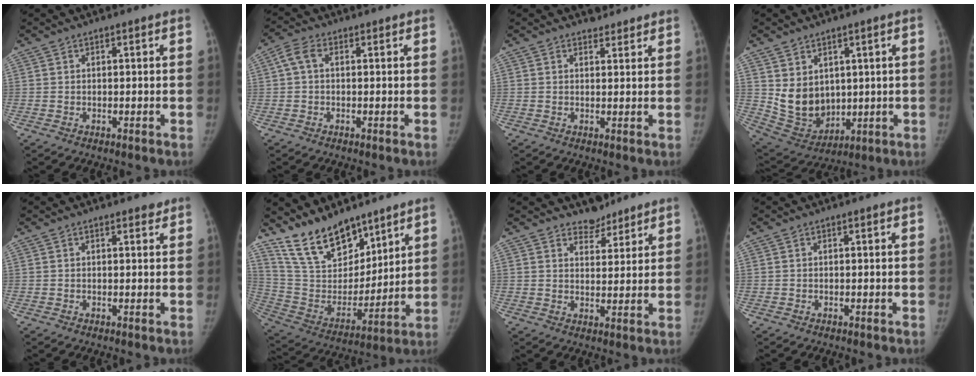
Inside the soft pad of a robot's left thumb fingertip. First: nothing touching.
{"total": 3.5, "force": [0.7, 2.1, 2.6], "torque": [-0.051, 0.011, 0.010]}
{"total": 2.3, "force": [2.0, 1.1, 0.0], "torque": [0.014, -0.014, 0.025]}
{"total": 10.5, "force": [2.2, 8.4, 6.0], "torque": [-0.076, -0.028, 0.074]}
{"total": 1.4, "force": [1.1, 0.6, 0.6], "torque": [-0.003, -0.005, 0.013]}
{"total": 17.6, "force": [13.6, 8.1, 7.6], "torque": [-0.093, -0.071, 0.261]}
{"total": 4.6, "force": [4.0, 2.2, 0.5], "torque": [0.019, -0.032, 0.065]}
{"total": 0.0}